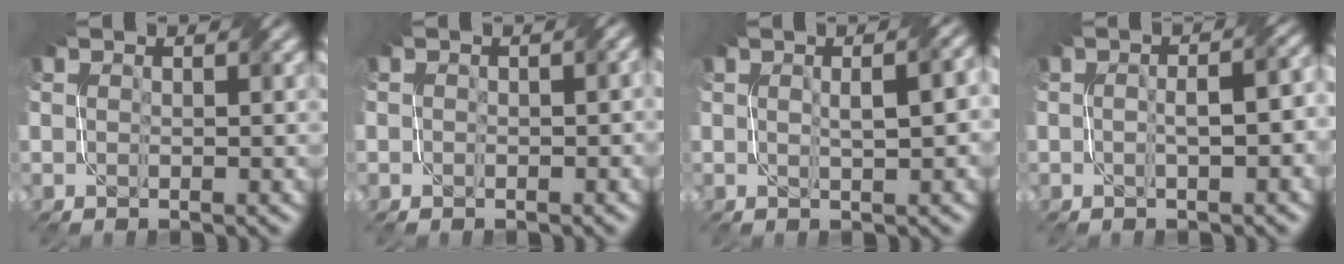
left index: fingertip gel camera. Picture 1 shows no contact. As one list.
[{"total": 1.4, "force": [0.2, 0.9, 1.0], "torque": [-0.016, -0.001, -0.001]}, {"total": 4.1, "force": [0.5, 1.2, 3.9], "torque": [-0.041, 0.017, 0.010]}, {"total": 4.0, "force": [-0.6, 1.3, 3.7], "torque": [-0.045, 0.012, -0.006]}]